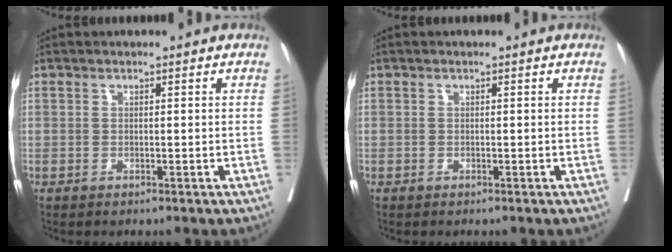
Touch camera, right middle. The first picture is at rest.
{"total": 0.0}